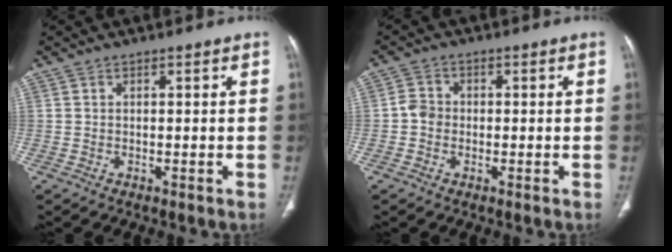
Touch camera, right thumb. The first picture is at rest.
{"total": 2.9, "force": [-0.6, 2.5, 1.2], "torque": [-0.011, 0.007, -0.018]}